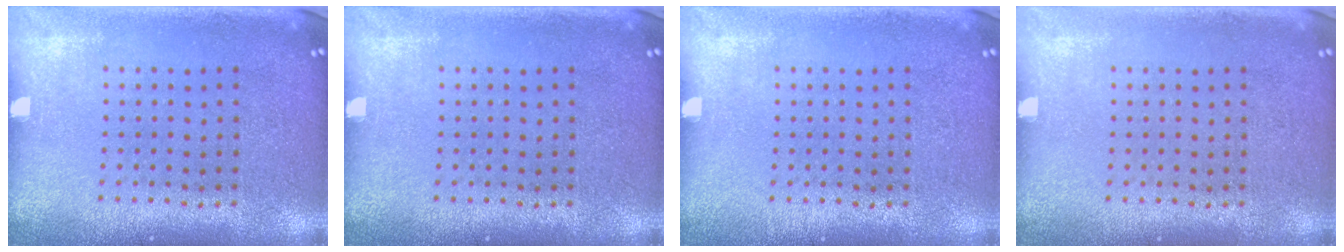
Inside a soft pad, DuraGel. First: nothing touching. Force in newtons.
{"total": 0.0}
{"total": 0.0}
{"total": 0.0}